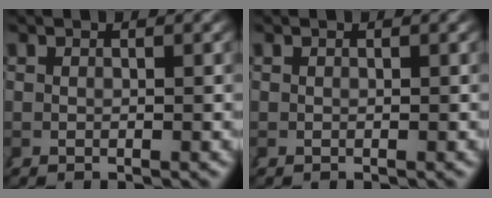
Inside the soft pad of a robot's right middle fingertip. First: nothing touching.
{"total": 0.0}